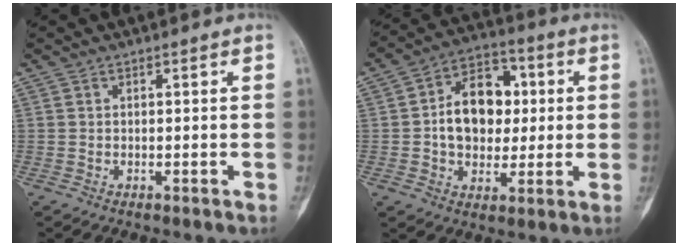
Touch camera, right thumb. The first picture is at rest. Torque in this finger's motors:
{"motor_torque": [1.37, 2.07, 0.76, -0.54, 0.41]}